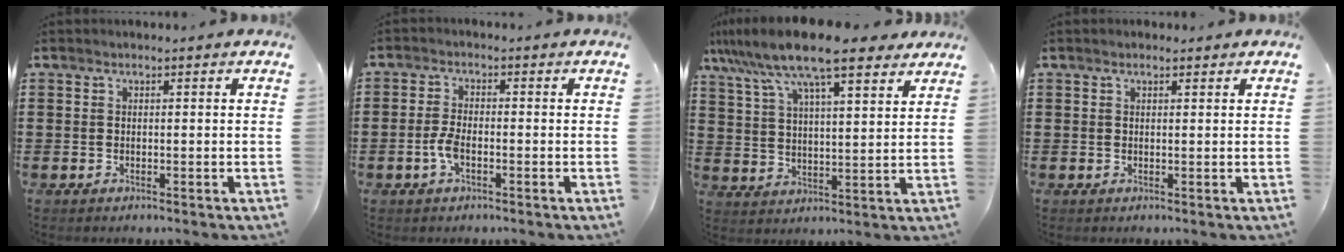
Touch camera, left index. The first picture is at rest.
{"total": 3.5, "force": [-1.2, 1.4, 3.0], "torque": [-0.082, -0.005, -0.029]}
{"total": 12.0, "force": [9.2, 2.3, 7.3], "torque": [-0.171, -0.022, 0.159]}
{"total": 0.9, "force": [0.7, 0.3, 0.5], "torque": [-0.010, 0.003, 0.012]}